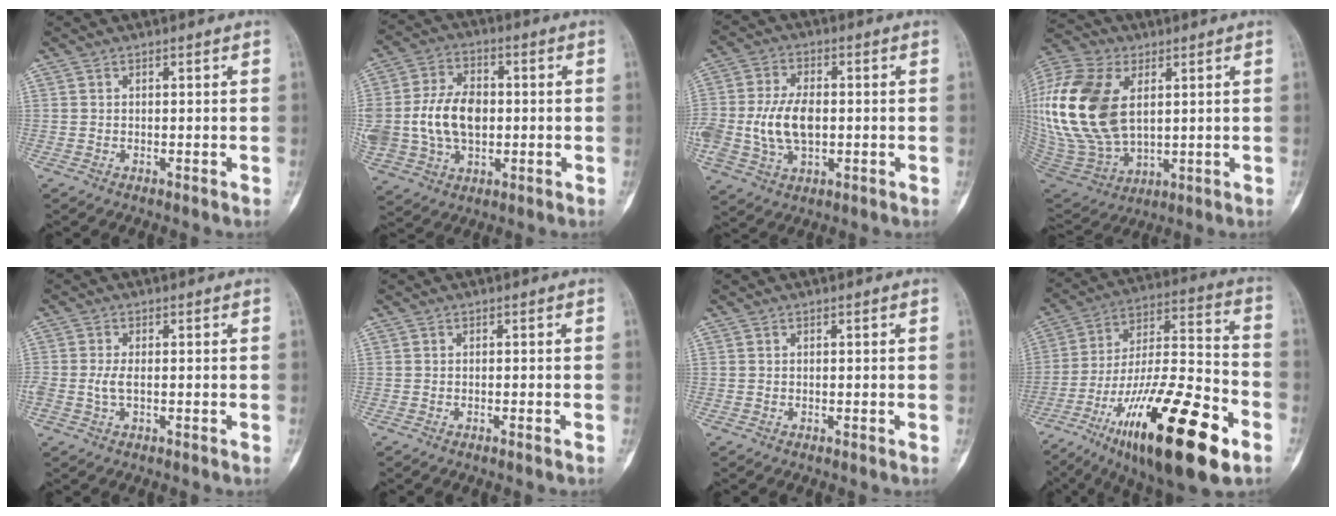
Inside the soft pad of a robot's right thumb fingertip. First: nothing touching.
{"total": 15.9, "force": [-0.3, 11.1, 11.4], "torque": [-0.221, 0.013, 0.007]}
{"total": 11.2, "force": [-0.6, 6.9, 8.8], "torque": [-0.172, 0.008, -0.006]}
{"total": 26.9, "force": [5.1, 16.6, 20.5], "torque": [-0.467, -0.009, 0.104]}
{"total": 2.5, "force": [-0.3, 1.1, 2.2], "torque": [-0.055, 0.001, -0.004]}
{"total": 0.7, "force": [-0.5, -0.1, 0.5], "torque": [-0.014, 0.004, -0.005]}
{"total": 0.0}
{"total": 29.4, "force": [-14.1, 8.5, 24.4], "torque": [-0.406, 0.058, -0.229]}